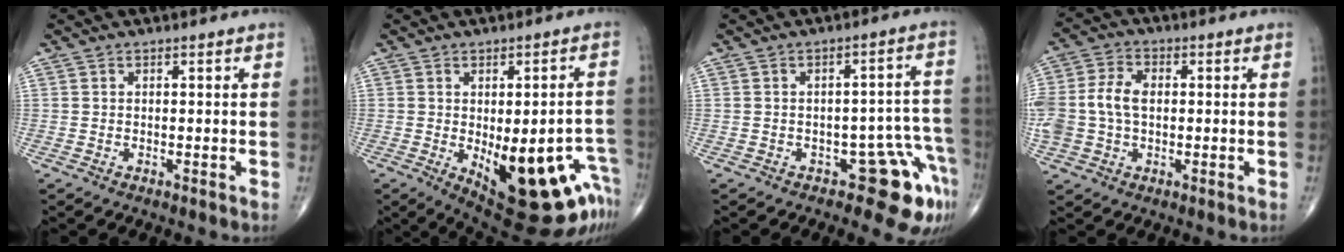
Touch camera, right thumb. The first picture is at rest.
{"total": 22.5, "force": [-8.3, 8.9, 18.9], "torque": [-0.164, 0.012, -0.086]}
{"total": 9.2, "force": [-5.4, 4.3, 6.1], "torque": [-0.027, 0.062, -0.067]}
{"total": 11.1, "force": [0.1, 7.8, 8.0], "torque": [-0.178, 0.023, 0.001]}